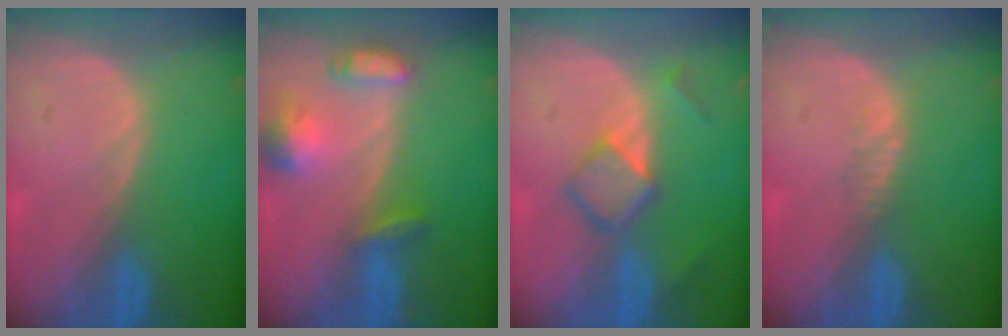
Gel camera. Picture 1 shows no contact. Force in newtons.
{"total": 6.5, "press": 6.3, "slide": 1.8}
{"total": 5.0, "press": 4.6, "slide": 1.9}
{"total": 1.1, "press": 0.9, "slide": 0.7}